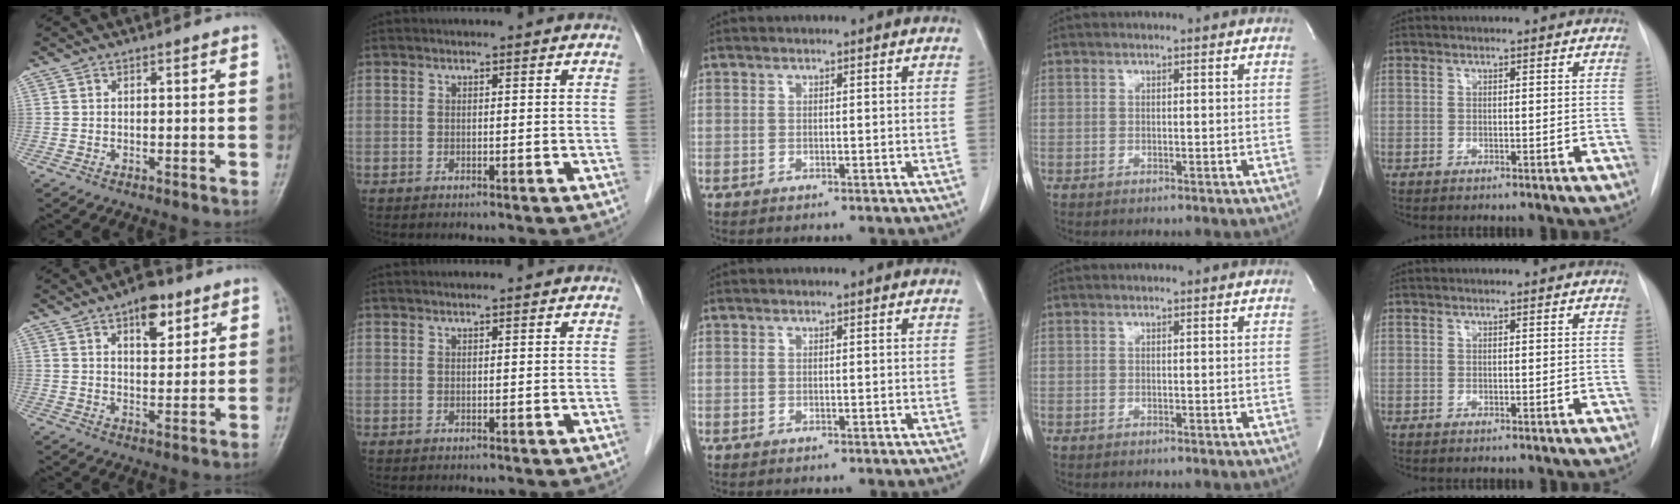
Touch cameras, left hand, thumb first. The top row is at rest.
{"thumb": {"total": 7.8, "force": [4.4, 3.8, 5.3], "torque": [-0.051, -0.020, 0.061]}, "index": {"total": 1.2, "force": [1.1, -0.1, 0.5], "torque": [-0.008, 0.015, 0.023]}}